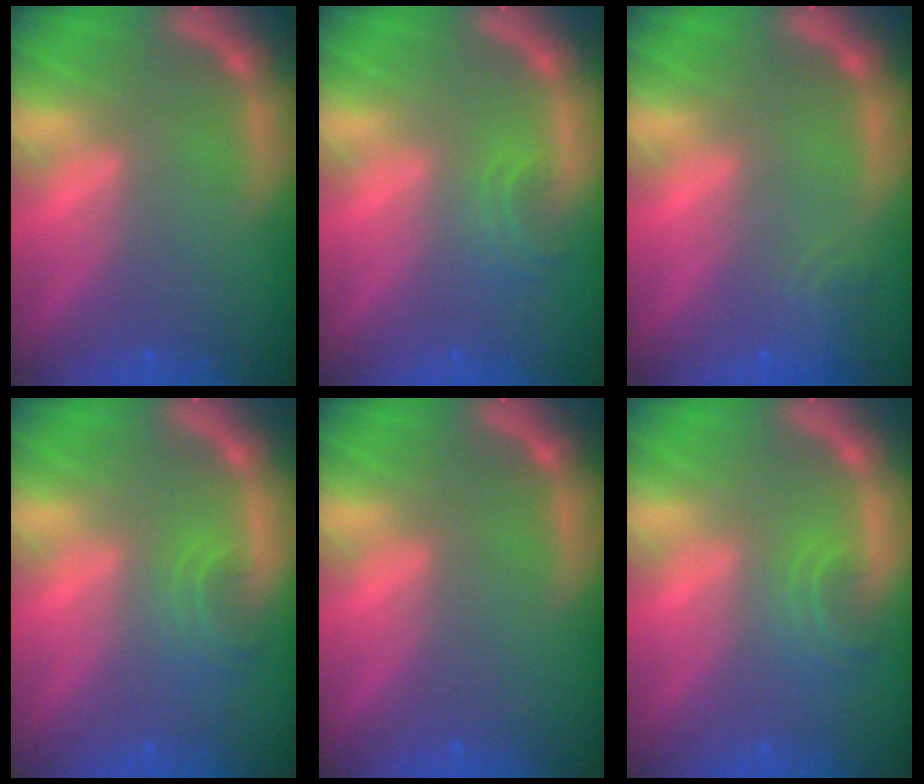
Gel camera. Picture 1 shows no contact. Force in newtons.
{"total": 1.9}
{"total": 2.4}
{"total": 2.4}
{"total": 0.0}
{"total": 2.4}